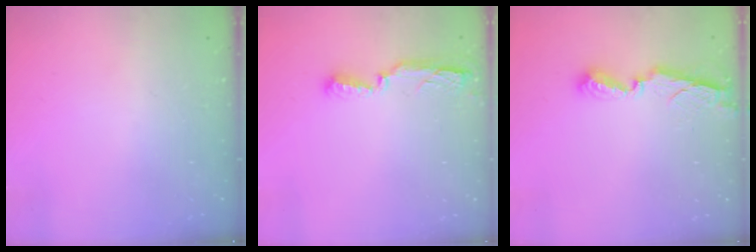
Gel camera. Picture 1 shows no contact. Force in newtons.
{"total": 9.5, "press": 7.8, "slide": 5.5}
{"total": 7.8, "press": 7.8, "slide": 0.5}